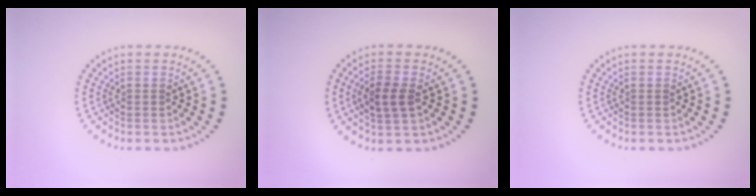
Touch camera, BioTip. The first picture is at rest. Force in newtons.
{"total": 2.6, "press": 2.5, "slide": 0.7}
{"total": 0.0}